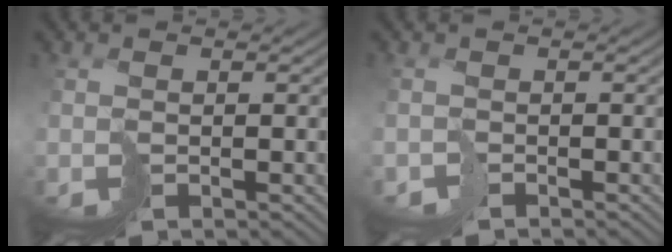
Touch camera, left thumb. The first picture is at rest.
{"total": 1.5, "force": [-1.3, 0.8, -0.3], "torque": [0.012, -0.005, -0.033]}